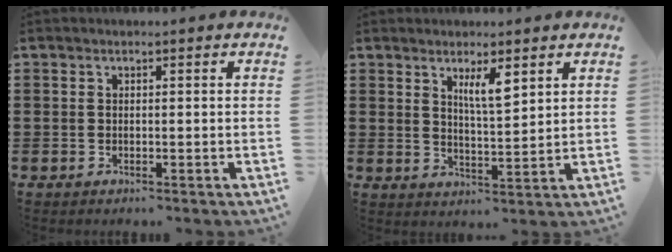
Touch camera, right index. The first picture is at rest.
{"total": 4.3, "force": [2.6, 0.8, 3.3], "torque": [-0.062, 0.001, 0.042]}